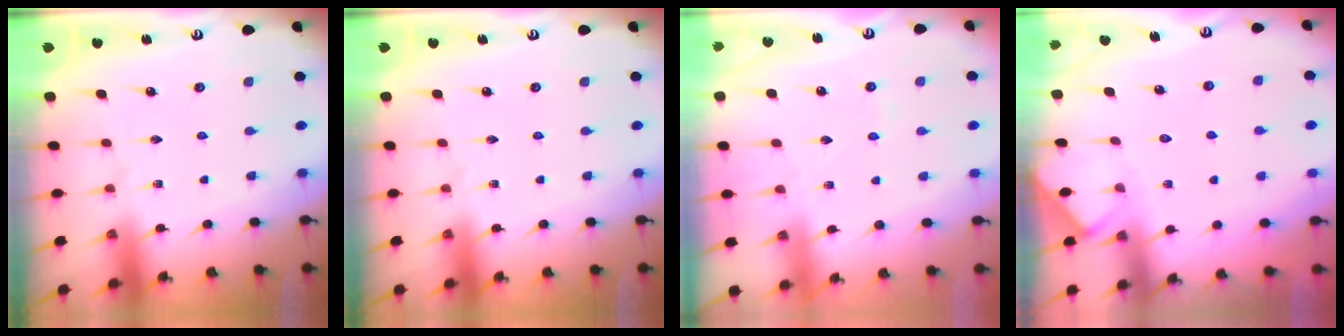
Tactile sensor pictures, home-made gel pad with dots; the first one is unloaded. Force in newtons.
{"total": 0.0}
{"total": 3.6, "press": 3.5, "slide": 0.6}
{"total": 4.3, "press": 4.2, "slide": 0.5}